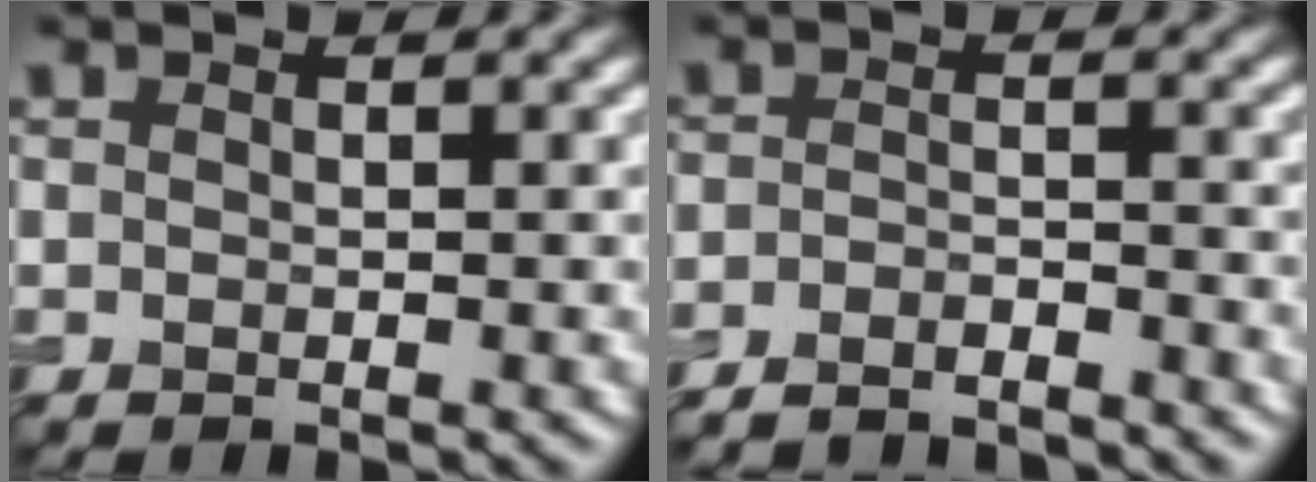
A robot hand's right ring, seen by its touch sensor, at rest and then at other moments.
{"total": 4.1, "force": [-3.8, 0.5, 1.3], "torque": [-0.019, -0.003, -0.064]}